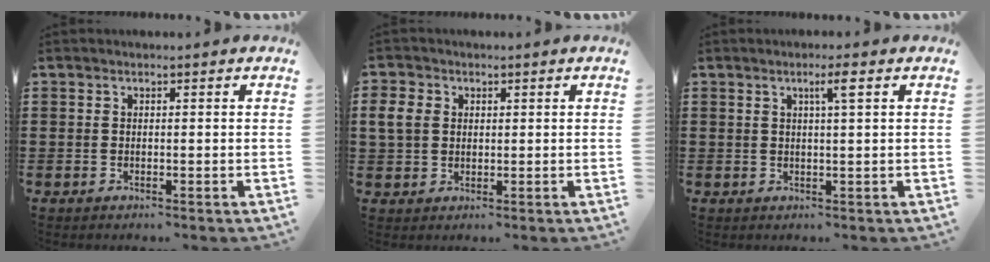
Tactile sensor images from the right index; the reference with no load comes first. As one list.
[{"total": 3.6, "force": [0.8, 3.0, 1.8], "torque": [-0.054, 0.008, 0.010]}, {"total": 2.5, "force": [1.1, -0.1, 2.3], "torque": [-0.039, -0.004, 0.013]}]